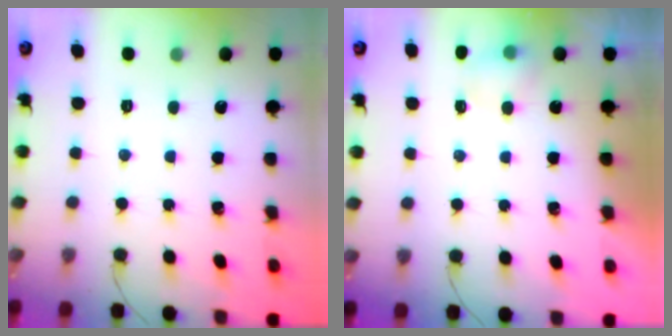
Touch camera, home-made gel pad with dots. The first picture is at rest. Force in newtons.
{"total": 4.1, "press": 4.0, "slide": 1.1}